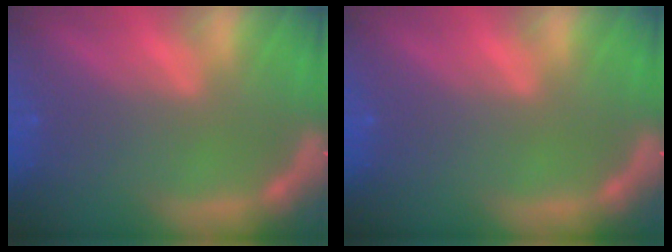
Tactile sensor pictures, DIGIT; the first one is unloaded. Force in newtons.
{"total": 0.0}